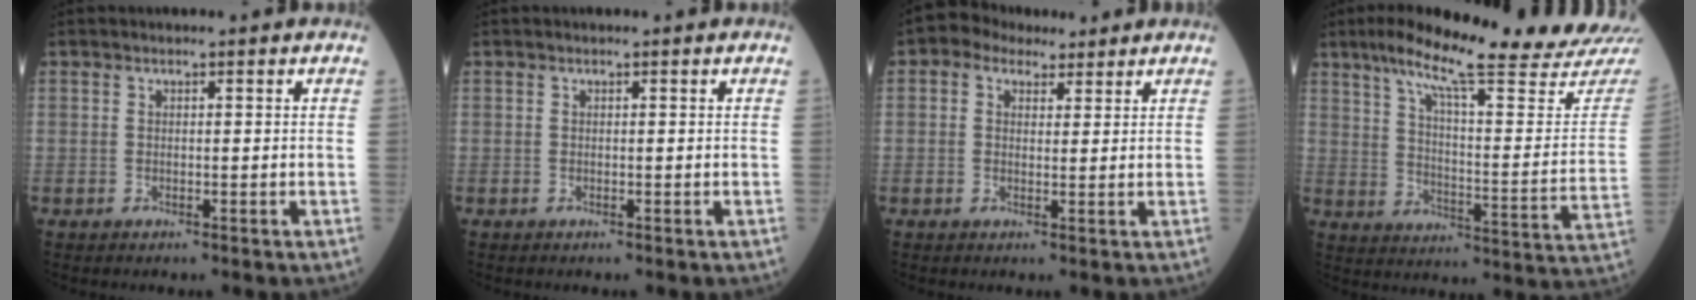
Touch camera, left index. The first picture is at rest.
{"total": 0.0}
{"total": 4.9, "force": [3.2, 3.2, 1.9], "torque": [-0.037, 0.029, 0.056]}
{"total": 25.8, "force": [21.9, 0.3, 13.5], "torque": [-0.206, -0.063, 0.291]}